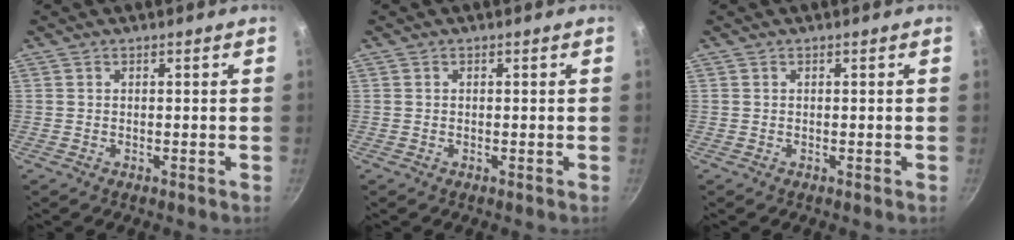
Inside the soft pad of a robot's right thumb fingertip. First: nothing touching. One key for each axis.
{"total": 0.0}
{"total": 0.0}